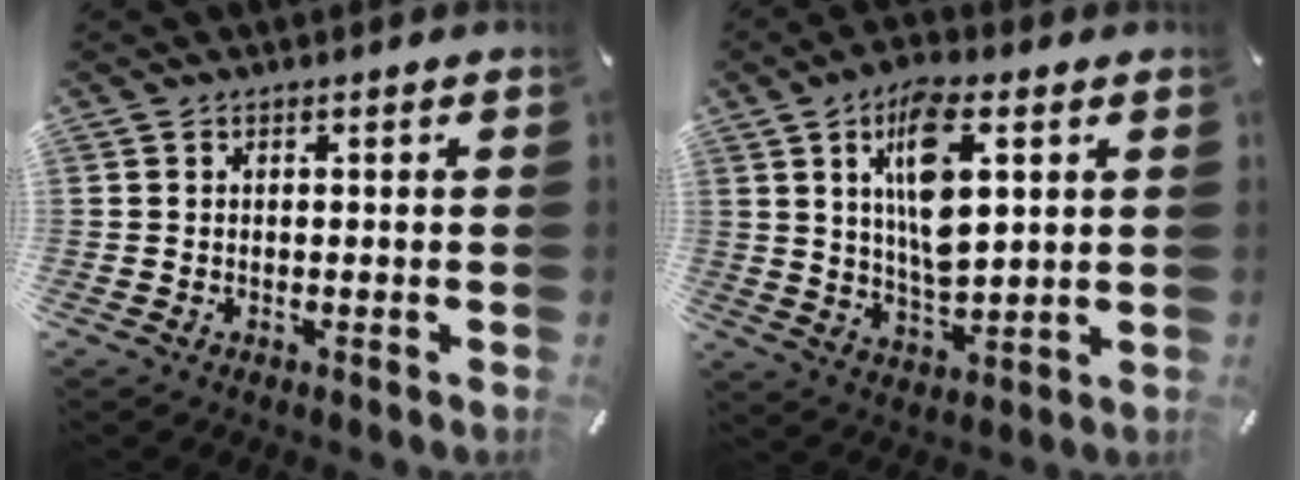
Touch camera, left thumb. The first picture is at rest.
{"total": 12.7, "force": [4.9, 5.8, 10.1], "torque": [-0.194, -0.002, 0.081]}